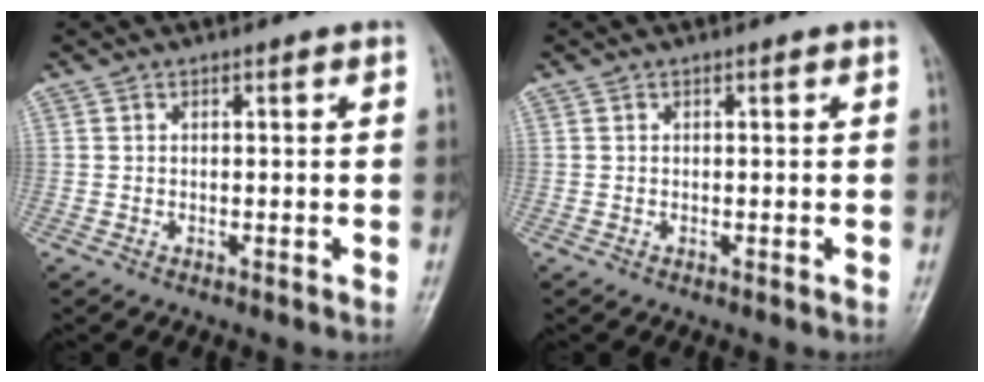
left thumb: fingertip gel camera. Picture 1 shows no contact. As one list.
[{"total": 0.0}]